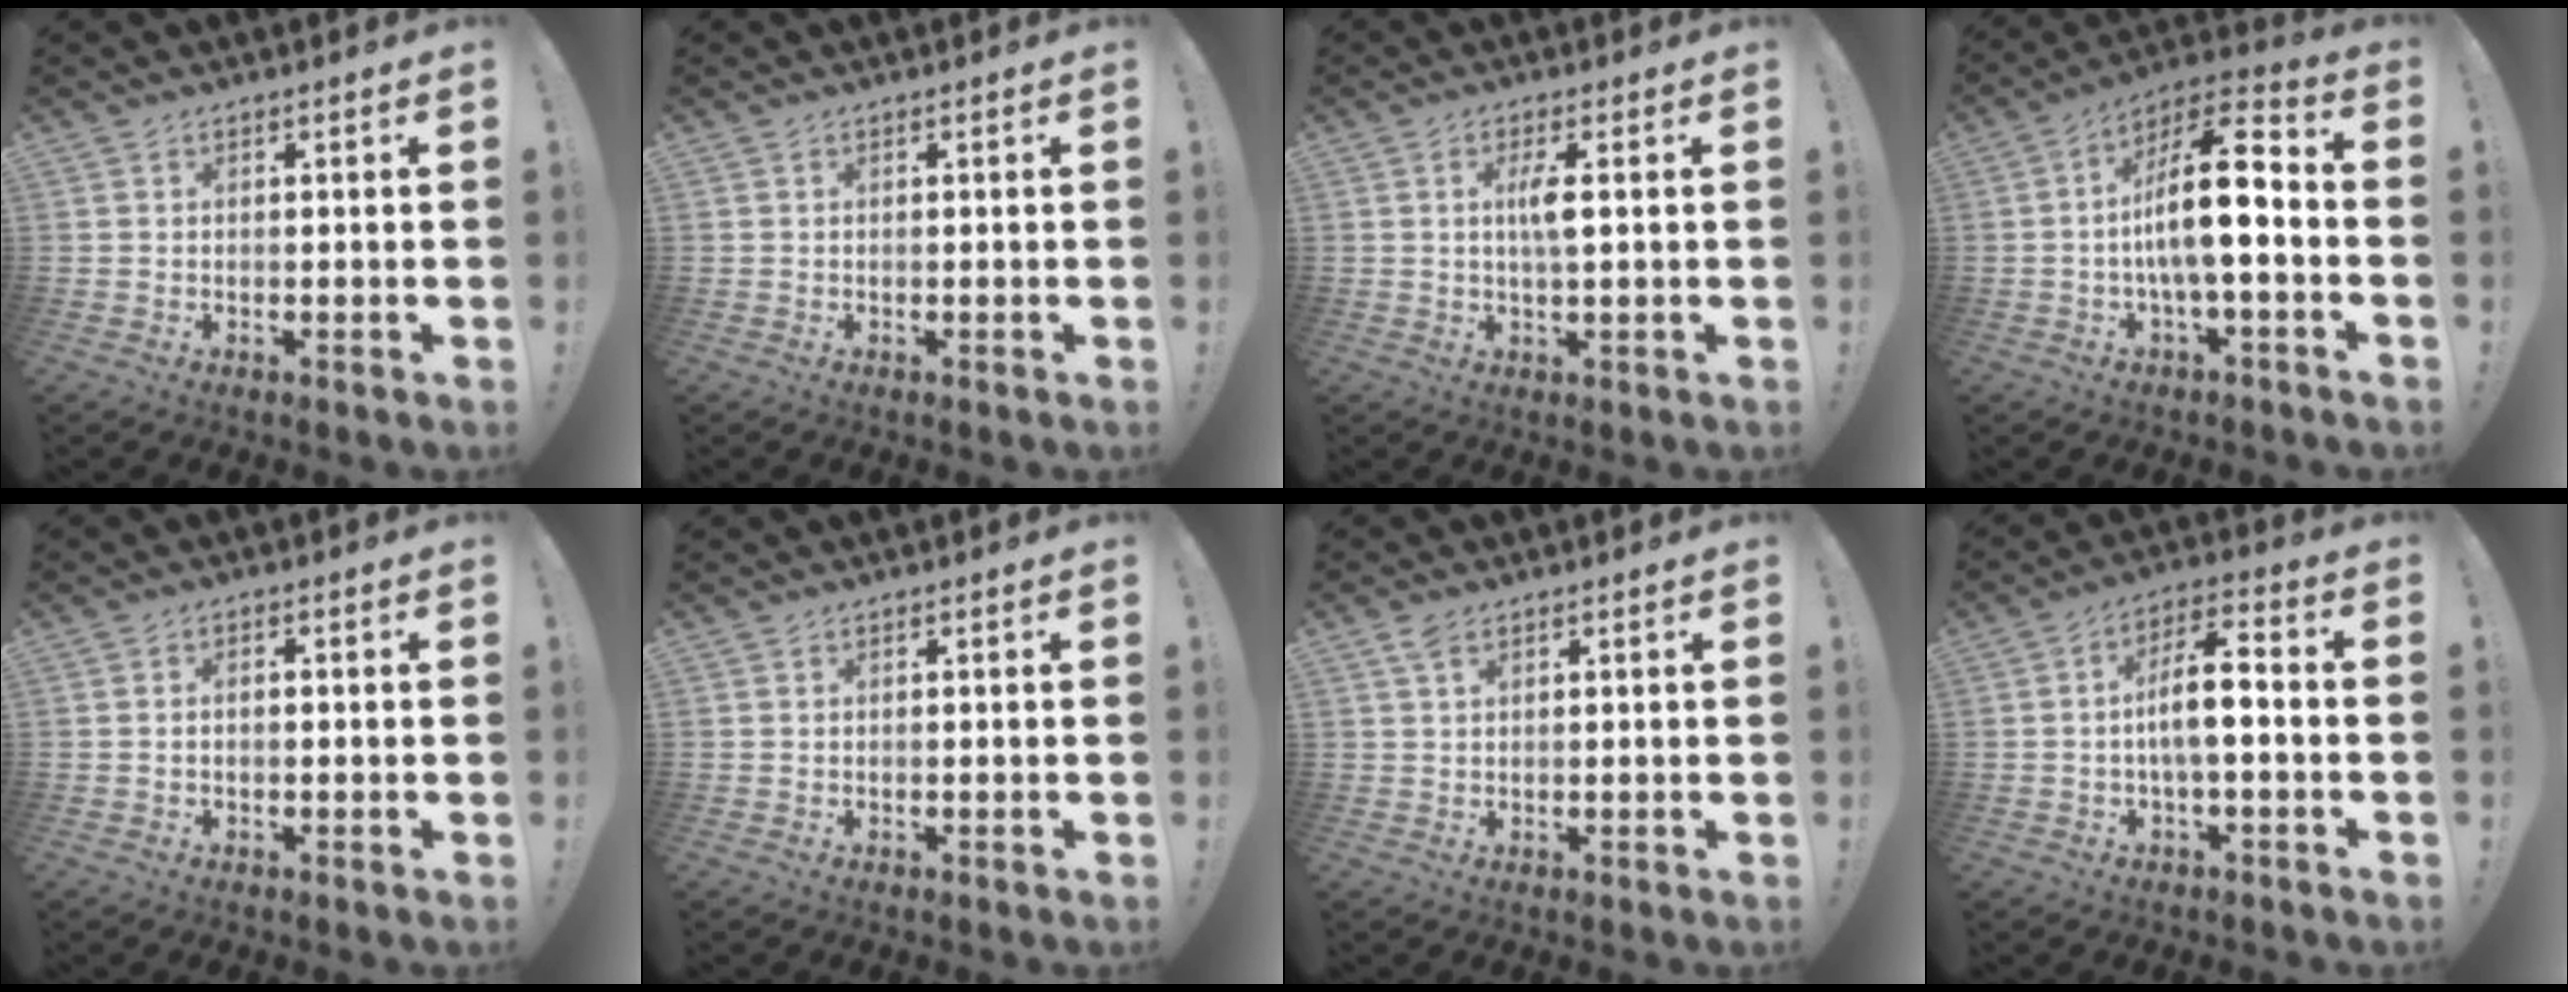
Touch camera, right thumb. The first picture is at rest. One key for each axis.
{"total": 0.0}
{"total": 4.8, "fx": 0.7, "fy": 0.7, "fz": 4.7, "tx": -0.085, "ty": -0.003, "tz": 0.007}
{"total": 16.6, "fx": -1.7, "fy": 5.2, "fz": 15.7, "tx": -0.249, "ty": 0.012, "tz": -0.032}
{"total": 1.2, "fx": -0.7, "fy": 0.5, "fz": 0.9, "tx": -0.016, "ty": 0.004, "tz": -0.012}
{"total": 0.0}
{"total": 2.8, "fx": 1.6, "fy": 1.1, "fz": 2.0, "tx": -0.038, "ty": 0.000, "tz": 0.029}
{"total": 9.9, "fx": -0.8, "fy": 3.1, "fz": 9.4, "tx": -0.159, "ty": 0.011, "tz": -0.018}